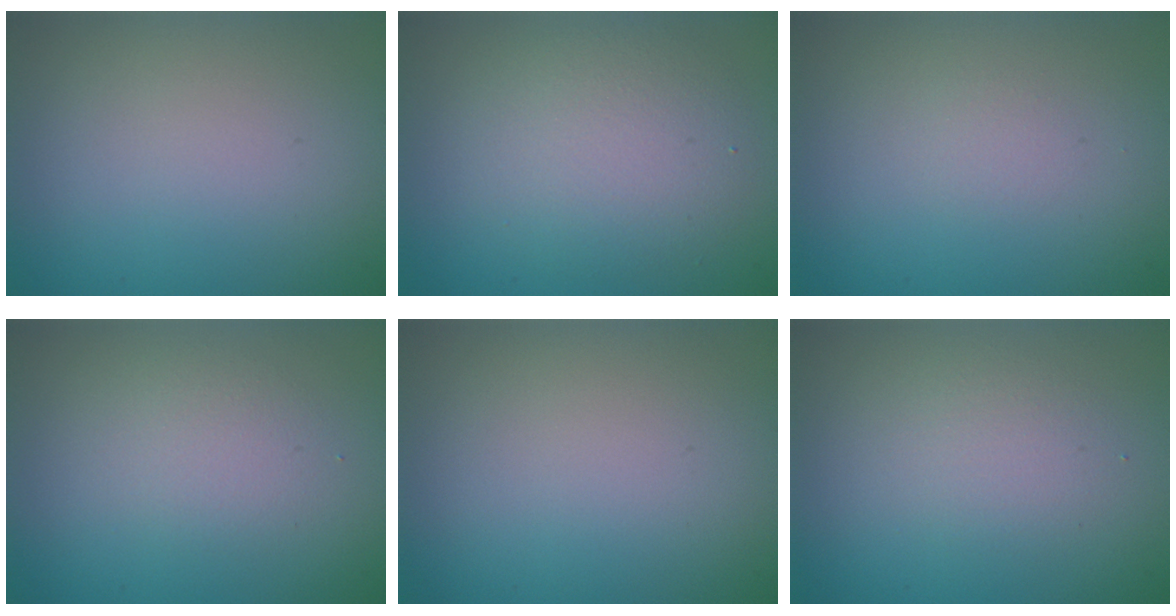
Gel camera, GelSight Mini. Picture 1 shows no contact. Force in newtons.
{"total": 4.0, "press": 4.0, "slide": 0.1}
{"total": 0.6, "press": 0.6, "slide": 0.1}
{"total": 1.9, "press": 1.9, "slide": 0.0}
{"total": 0.0}
{"total": 1.9, "press": 1.9, "slide": 0.1}